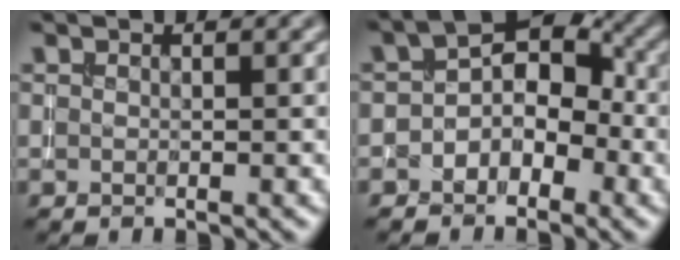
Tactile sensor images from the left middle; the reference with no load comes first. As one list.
[{"total": 3.7, "force": [-1.2, 2.7, 2.3], "torque": [-0.018, 0.016, -0.030]}]